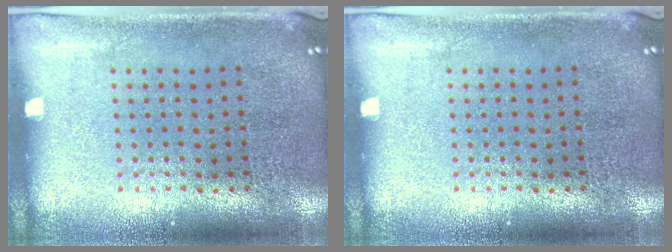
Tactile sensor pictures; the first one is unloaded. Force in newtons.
{"total": 0.0}